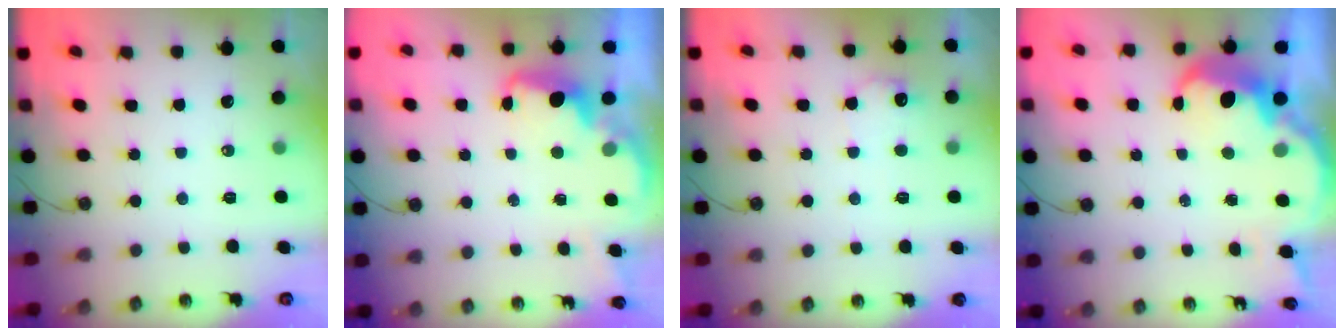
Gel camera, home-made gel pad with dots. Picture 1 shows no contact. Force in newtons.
{"total": 2.3, "press": 2.2, "slide": 0.6}
{"total": 7.7, "press": 7.7, "slide": 0.5}
{"total": 6.7, "press": 6.7, "slide": 0.4}